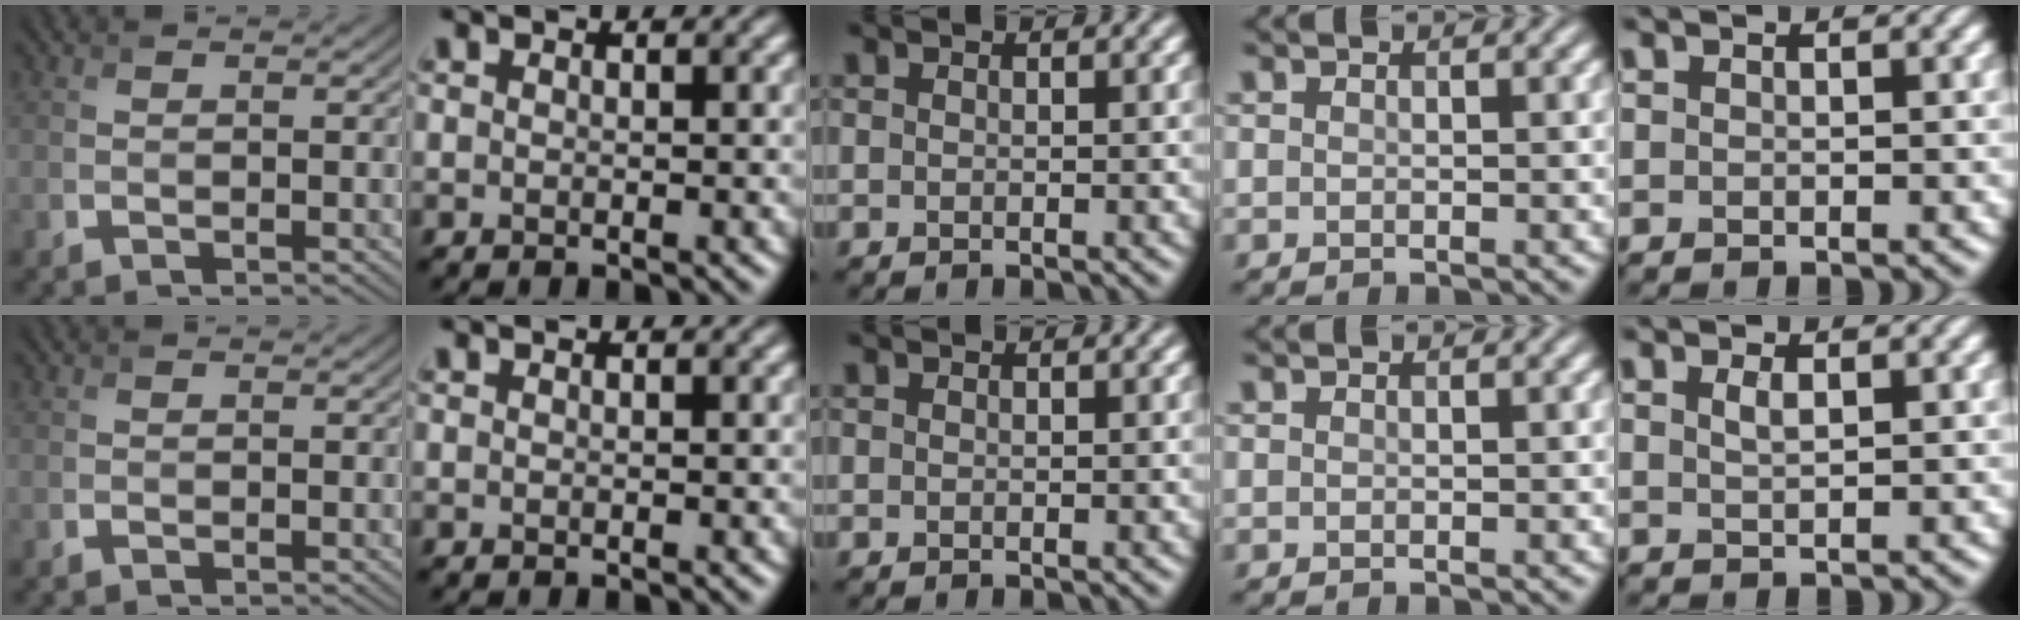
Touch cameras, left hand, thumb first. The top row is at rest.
{"thumb": {"total": 0.5, "force": [-0.4, 0.3, 0.2], "torque": [-0.004, -0.003, -0.006]}, "little": {"total": 1.0, "force": [0.5, 0.3, 0.9], "torque": [-0.018, 0.003, 0.010]}}